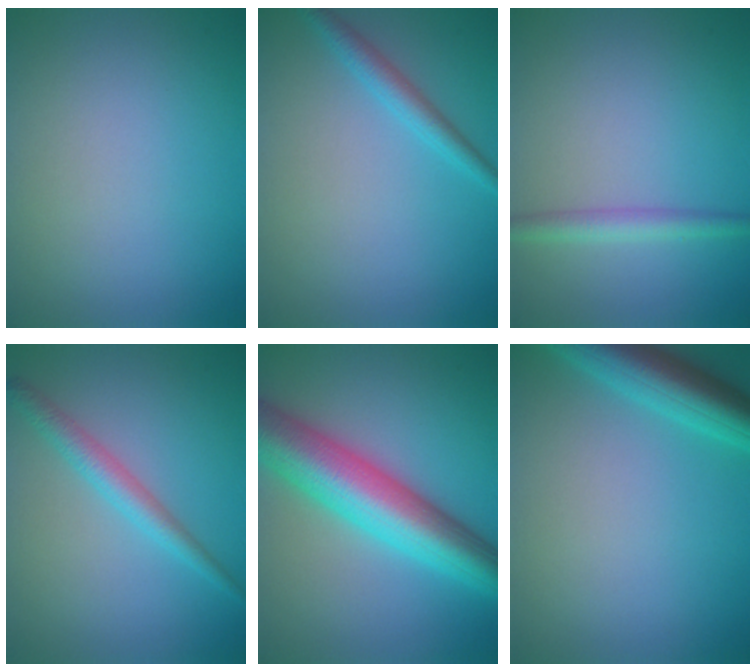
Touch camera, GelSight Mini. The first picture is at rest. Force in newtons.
{"total": 2.1, "press": 2.1, "slide": 0.1}
{"total": 2.2, "press": 2.2, "slide": 0.1}
{"total": 2.4, "press": 2.4, "slide": 0.1}
{"total": 10.1, "press": 10.1, "slide": 0.3}
{"total": 5.5, "press": 5.5, "slide": 0.3}